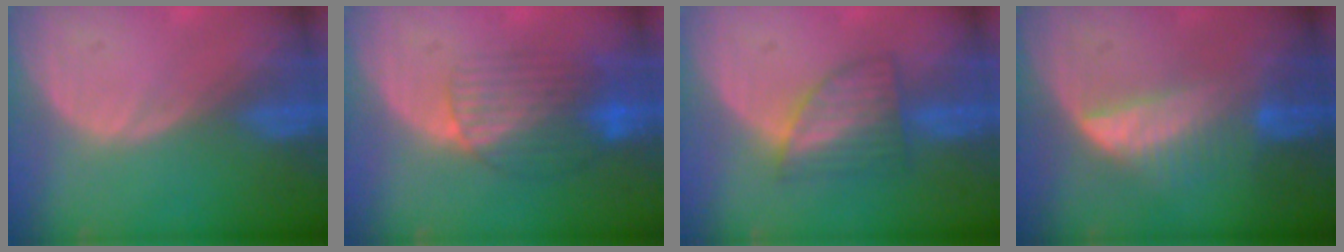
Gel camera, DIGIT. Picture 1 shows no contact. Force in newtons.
{"total": 8.2, "press": 7.4, "slide": 3.5}
{"total": 5.9, "press": 5.9, "slide": 0.4}
{"total": 6.5, "press": 6.1, "slide": 2.2}